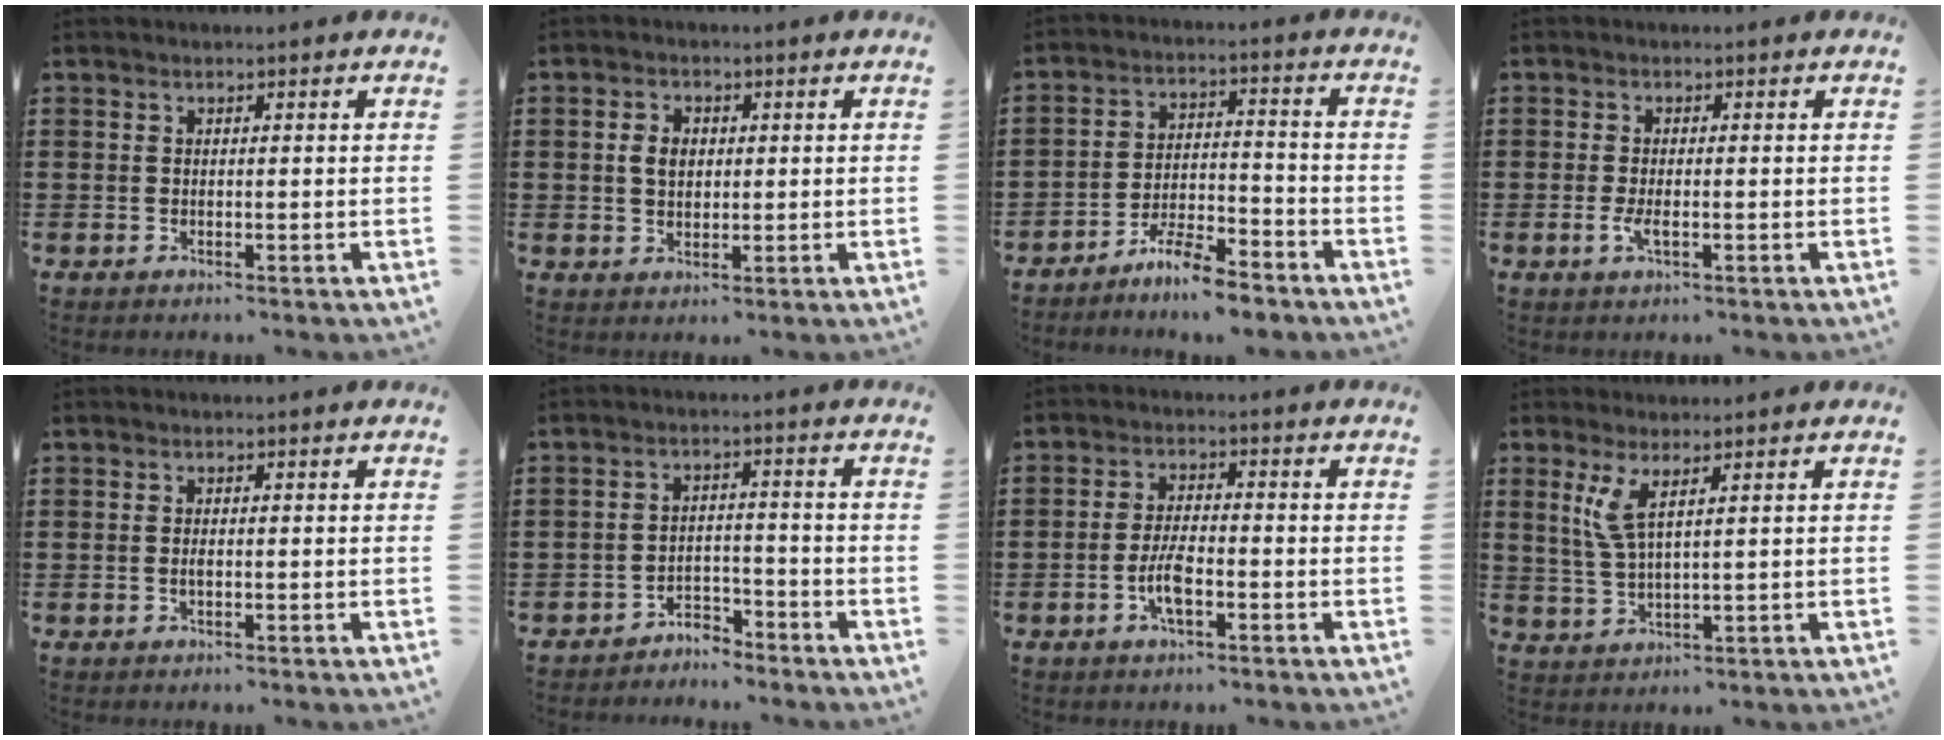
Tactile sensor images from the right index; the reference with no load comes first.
{"total": 3.2, "force": [0.4, 2.2, 2.2], "torque": [-0.049, 0.011, 0.005]}
{"total": 6.3, "force": [-5.9, 0.4, 2.3], "torque": [-0.045, 0.004, -0.112]}
{"total": 2.3, "force": [-0.7, 0.6, 2.1], "torque": [-0.051, -0.007, -0.016]}
{"total": 0.9, "force": [-0.2, 0.2, 0.9], "torque": [-0.018, -0.003, -0.002]}
{"total": 3.5, "force": [-3.5, 0.5, 0.1], "torque": [-0.009, 0.002, -0.072]}
{"total": 5.0, "force": [-1.8, 1.6, 4.4], "torque": [-0.096, 0.000, -0.038]}
{"total": 4.4, "force": [2.2, 0.9, 3.7], "torque": [-0.096, -0.004, 0.033]}